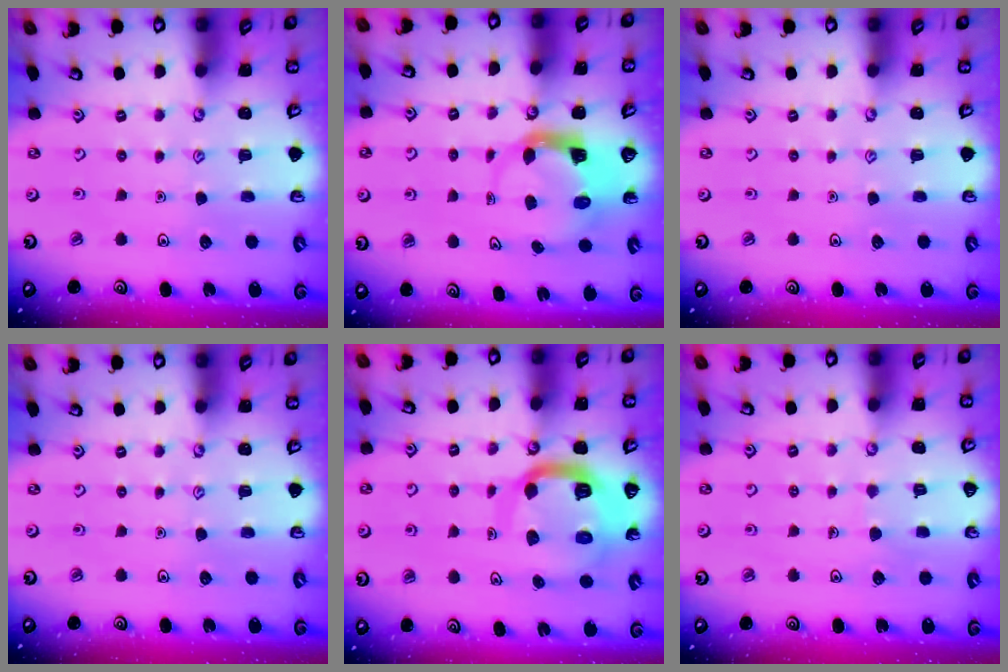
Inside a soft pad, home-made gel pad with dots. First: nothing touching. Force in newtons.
{"total": 3.9, "press": 3.8, "slide": 0.6}
{"total": 0.0}
{"total": 0.0}
{"total": 13.4, "press": 13.3, "slide": 1.6}
{"total": 3.9, "press": 3.9, "slide": 0.2}